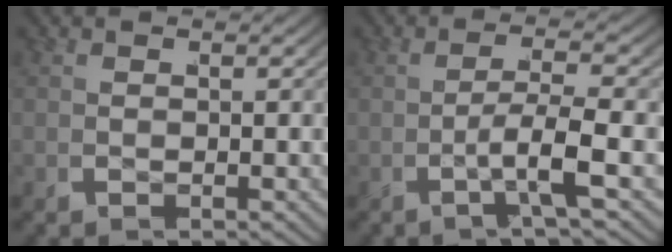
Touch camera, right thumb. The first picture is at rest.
{"total": 3.2, "force": [-1.2, 0.2, 3.0], "torque": [-0.064, 0.005, -0.024]}